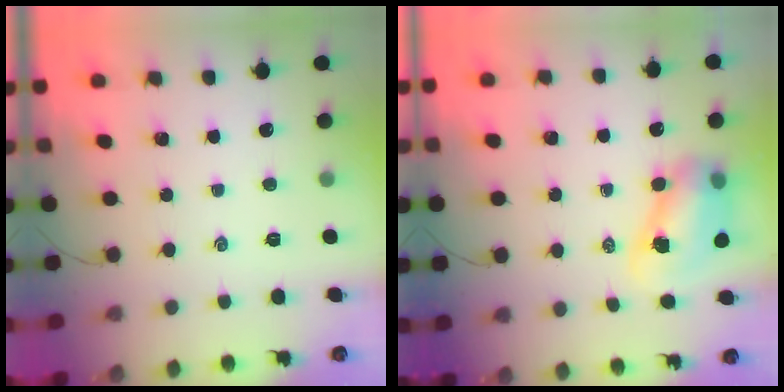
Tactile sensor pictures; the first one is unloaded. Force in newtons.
{"total": 9.6, "press": 9.5, "slide": 1.9}